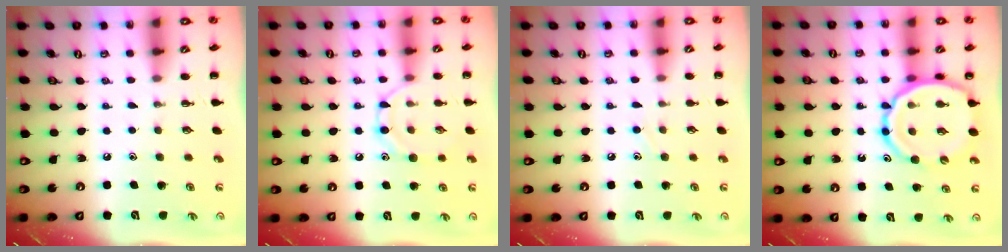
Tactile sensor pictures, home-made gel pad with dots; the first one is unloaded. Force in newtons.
{"total": 9.1, "press": 9.0, "slide": 1.0}
{"total": 6.9, "press": 6.5, "slide": 2.5}
{"total": 13.4, "press": 13.0, "slide": 3.0}